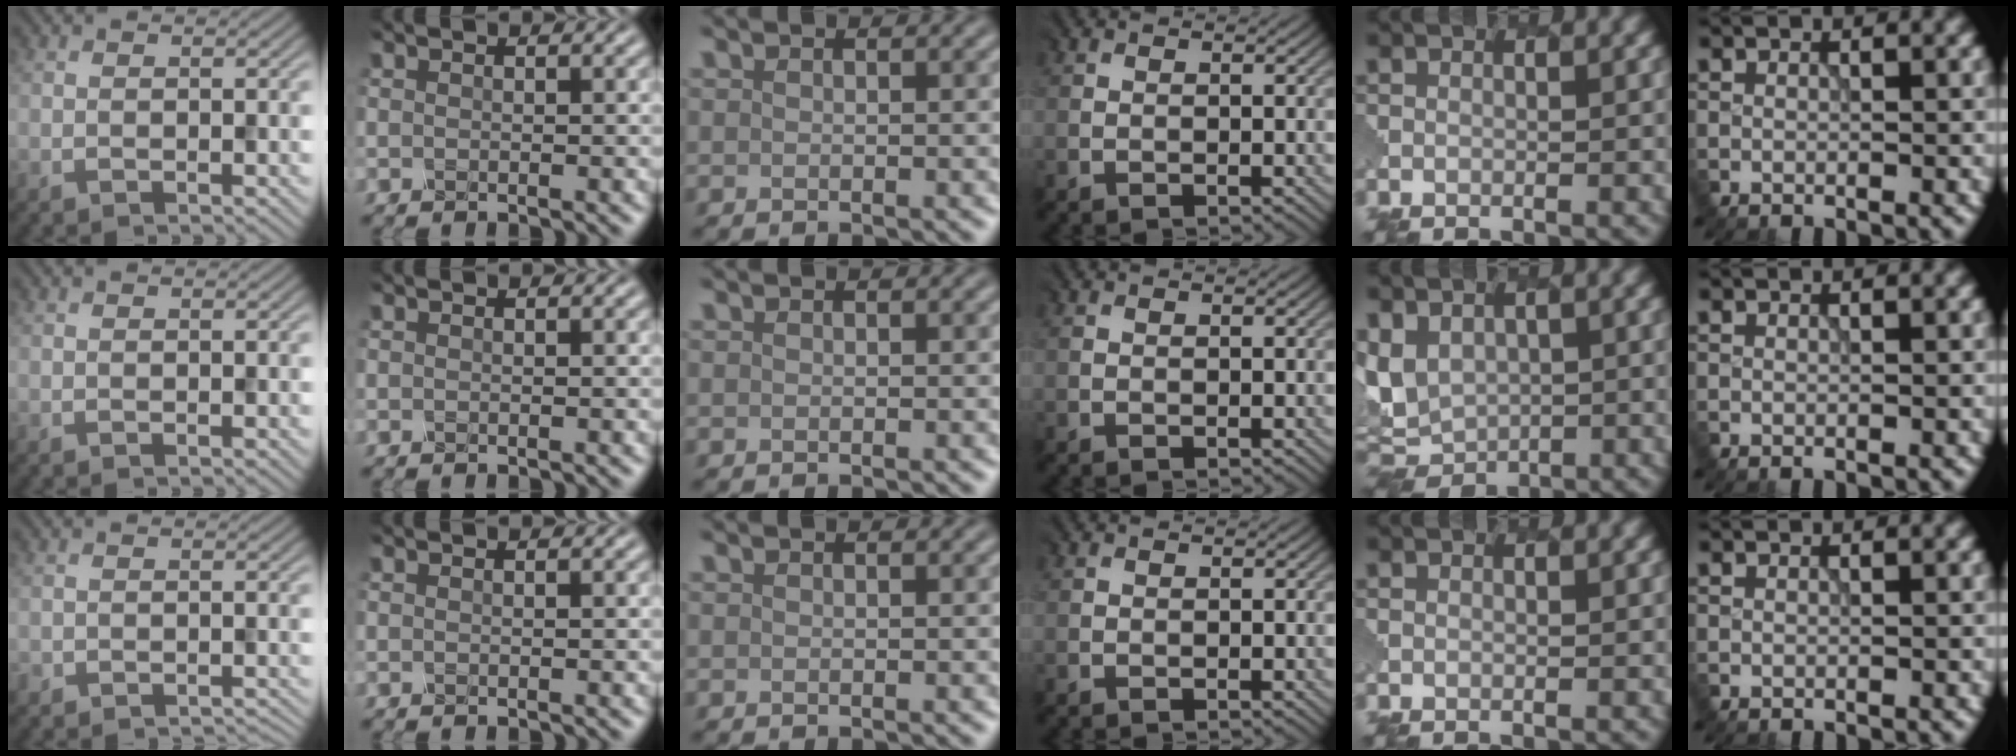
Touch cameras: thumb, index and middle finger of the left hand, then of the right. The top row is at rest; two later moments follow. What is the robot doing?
{"motion": "dispense", "object": "pipette"}